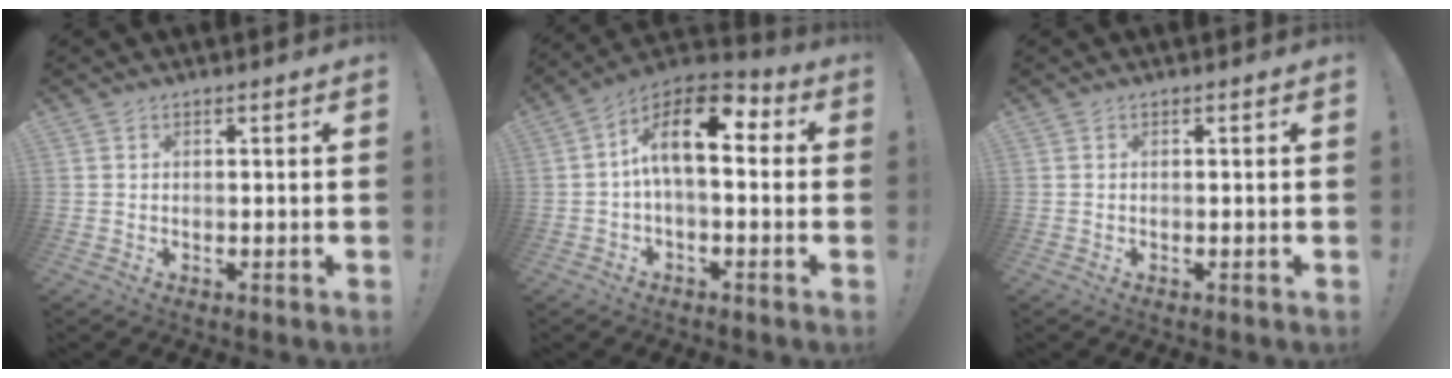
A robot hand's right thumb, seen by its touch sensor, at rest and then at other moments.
{"total": 13.7, "force": [2.9, 5.7, 12.1], "torque": [-0.218, -0.006, 0.041]}
{"total": 0.0}